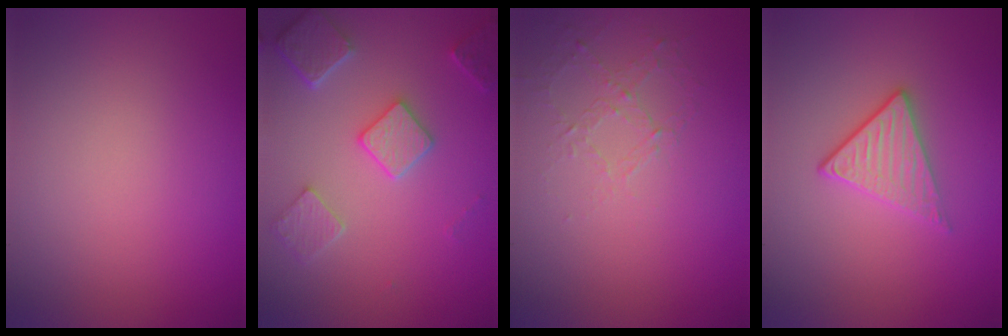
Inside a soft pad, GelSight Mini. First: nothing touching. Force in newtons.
{"total": 4.7, "press": 3.9, "slide": 2.8}
{"total": 1.1, "press": 0.5, "slide": 1.0}
{"total": 2.3, "press": 2.0, "slide": 1.0}